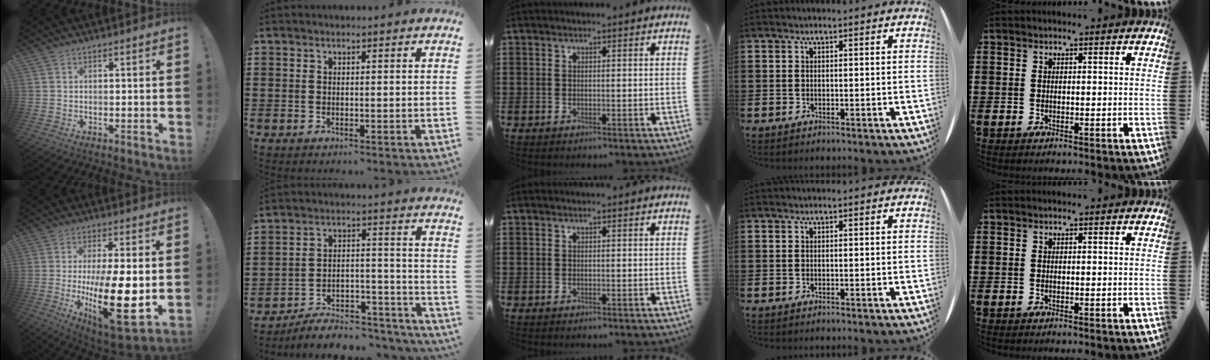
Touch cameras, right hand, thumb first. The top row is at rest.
{"thumb": {"total": 21.1, "force": [-2.4, 7.2, 19.6], "torque": [-0.331, -0.013, -0.027]}, "index": {"total": 5.9, "force": [-5.6, 1.2, 1.5], "torque": [-0.021, 0.008, -0.107]}}